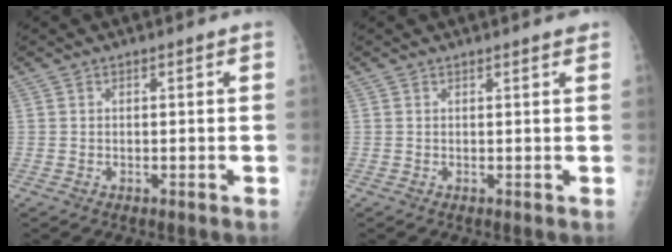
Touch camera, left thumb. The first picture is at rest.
{"total": 1.2, "force": [1.0, 0.0, 0.7], "torque": [-0.007, 0.000, 0.011]}